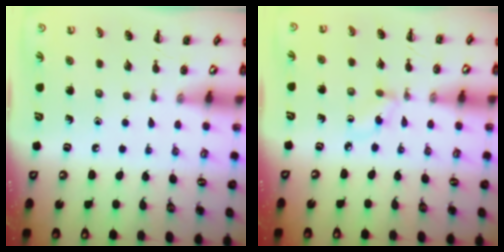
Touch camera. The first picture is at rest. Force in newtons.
{"total": 2.9, "press": 2.6, "slide": 1.2}